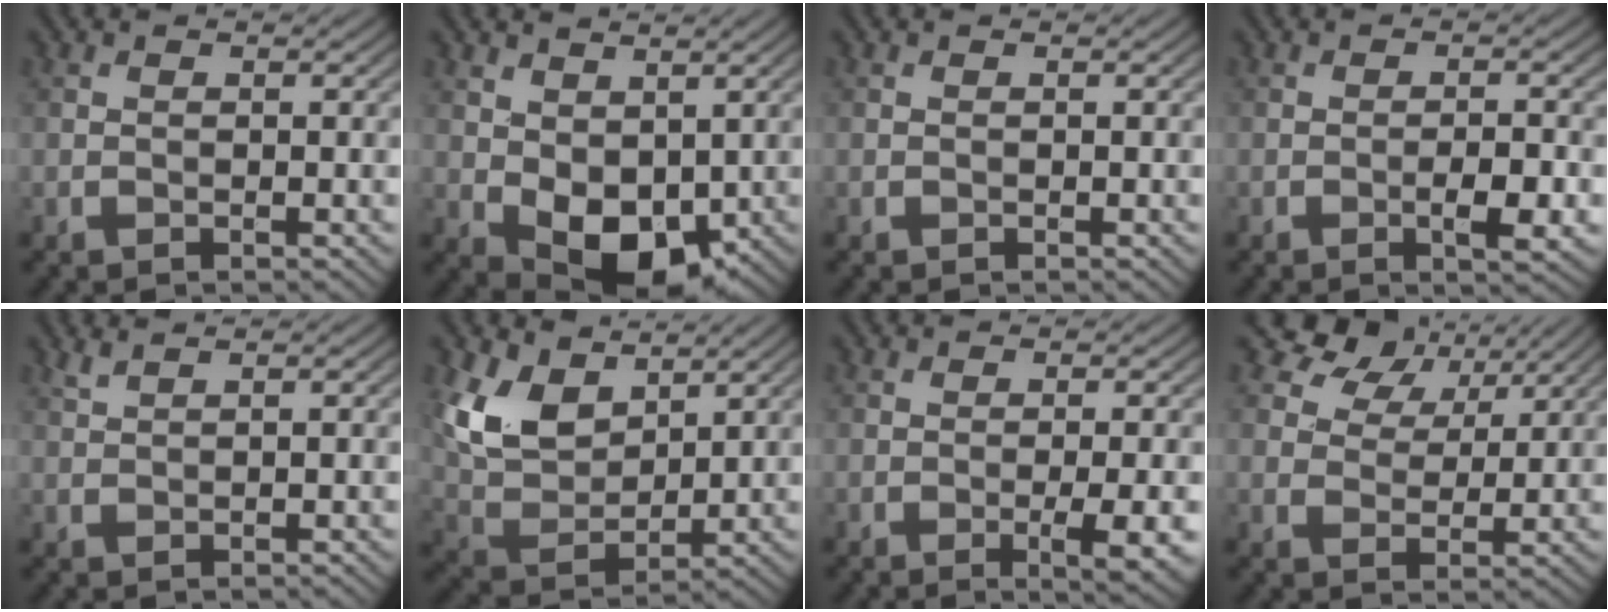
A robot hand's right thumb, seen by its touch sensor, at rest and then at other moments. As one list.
[{"total": 7.4, "force": [0.5, 4.8, 5.5], "torque": [-0.110, -0.014, 0.012]}, {"total": 0.0}, {"total": 3.7, "force": [-1.3, 0.9, 3.3], "torque": [-0.051, 0.003, -0.020]}, {"total": 1.3, "force": [1.0, 0.2, 0.7], "torque": [-0.016, 0.008, 0.022]}, {"total": 9.4, "force": [5.0, 5.5, 5.8], "torque": [-0.144, -0.002, 0.100]}, {"total": 3.8, "force": [-1.0, 0.4, 3.6], "torque": [-0.063, -0.001, -0.015]}, {"total": 8.3, "force": [5.7, 4.8, 3.6], "torque": [-0.081, -0.002, 0.114]}]